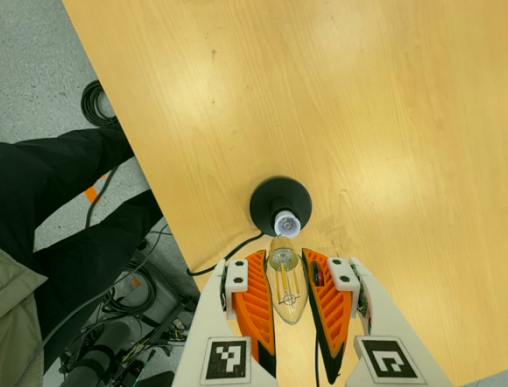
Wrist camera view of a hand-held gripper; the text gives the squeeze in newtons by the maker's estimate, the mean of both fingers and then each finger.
{"total": 21.4, "left": 23.8, "right": 19.0}